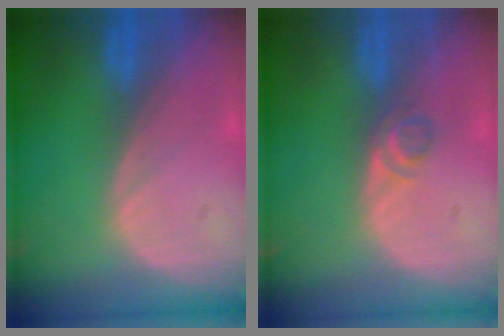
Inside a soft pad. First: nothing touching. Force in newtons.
{"total": 1.9, "press": 1.7, "slide": 0.8}